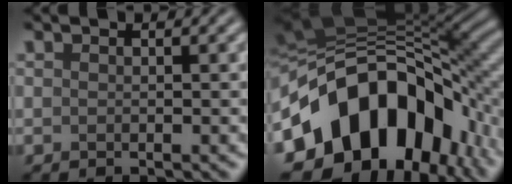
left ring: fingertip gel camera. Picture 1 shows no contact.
{"total": 15.7, "force": [-5.8, 10.3, 10.5], "torque": [-0.169, 0.008, -0.103]}